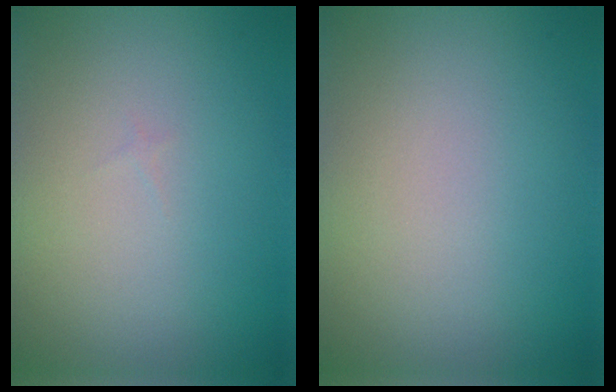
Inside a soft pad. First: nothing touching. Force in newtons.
{"total": 0.0}